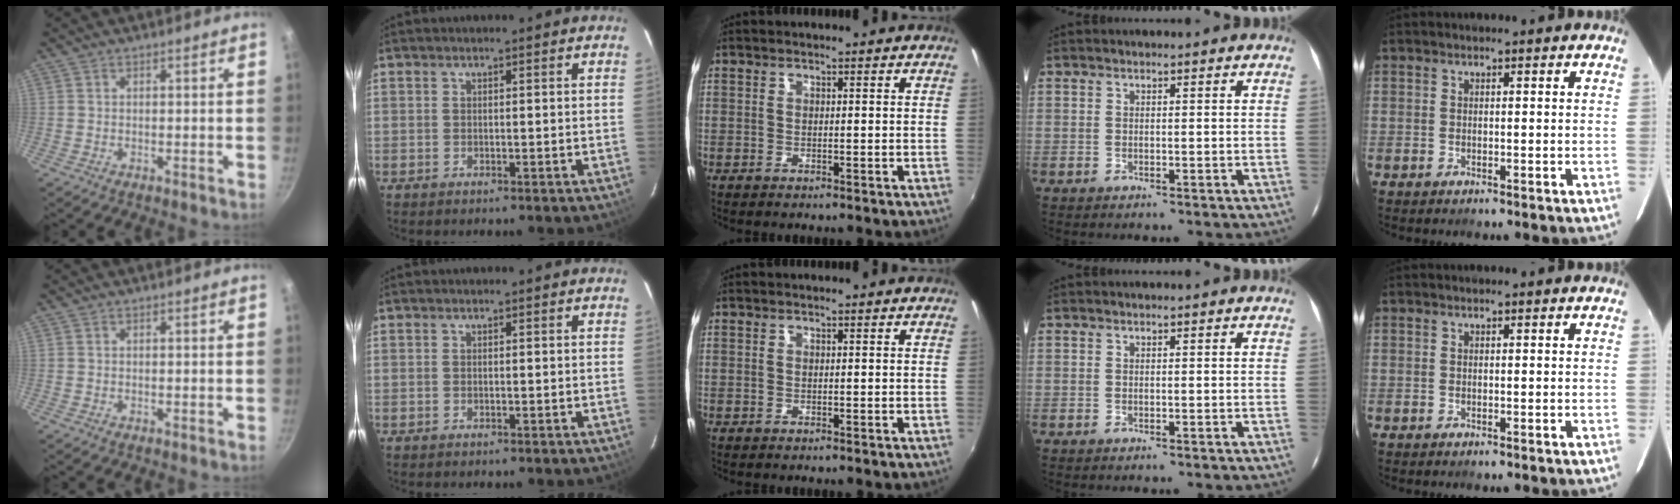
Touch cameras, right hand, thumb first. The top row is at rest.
{}